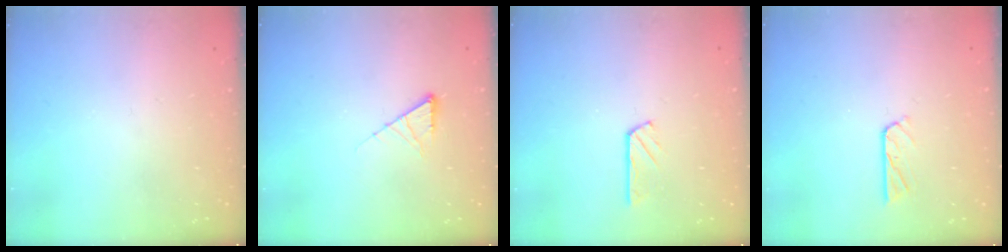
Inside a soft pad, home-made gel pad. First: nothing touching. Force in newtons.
{"total": 6.1, "press": 6.0, "slide": 0.8}
{"total": 2.7, "press": 2.7, "slide": 0.3}
{"total": 5.0, "press": 5.0, "slide": 0.3}